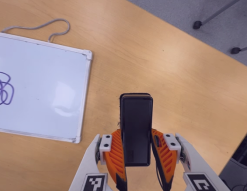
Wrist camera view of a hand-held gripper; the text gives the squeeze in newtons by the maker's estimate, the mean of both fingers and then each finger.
{"total": 4.8, "left": 3.4, "right": 6.2}